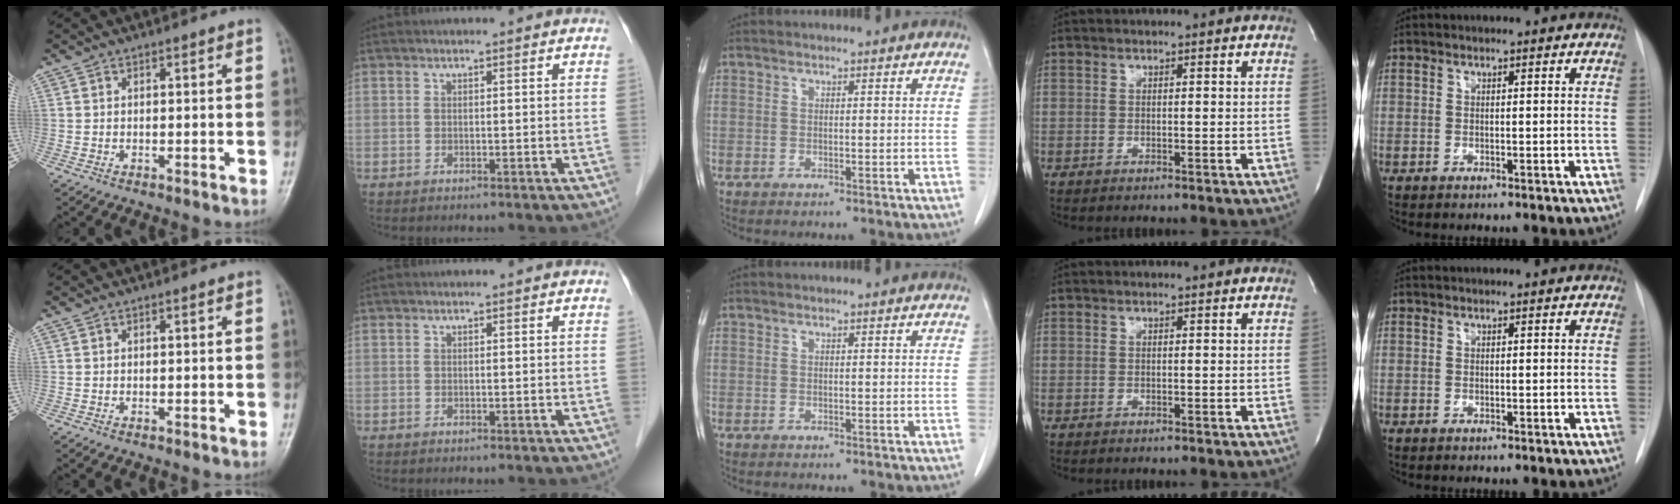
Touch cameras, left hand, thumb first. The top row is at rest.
{}